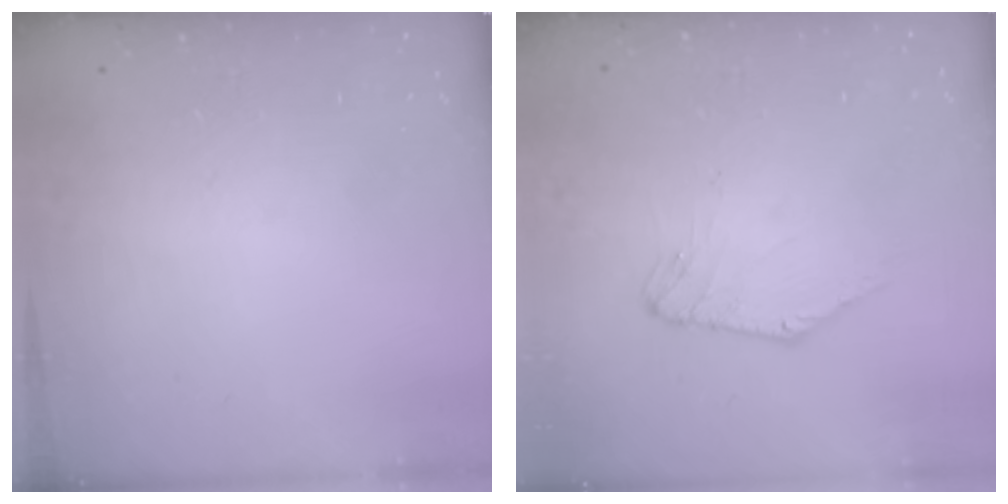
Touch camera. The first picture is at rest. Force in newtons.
{"total": 0.7, "press": 0.7, "slide": 0.2}